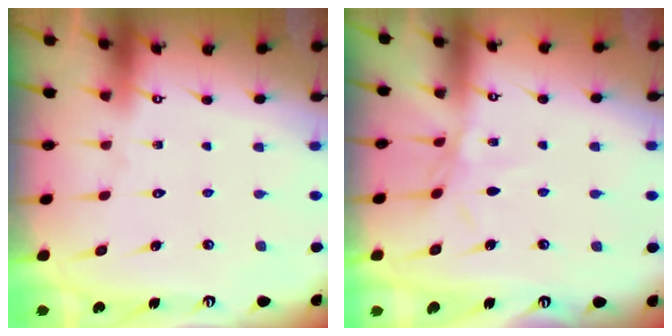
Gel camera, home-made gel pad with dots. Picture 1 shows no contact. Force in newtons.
{"total": 4.6, "press": 4.6, "slide": 0.4}